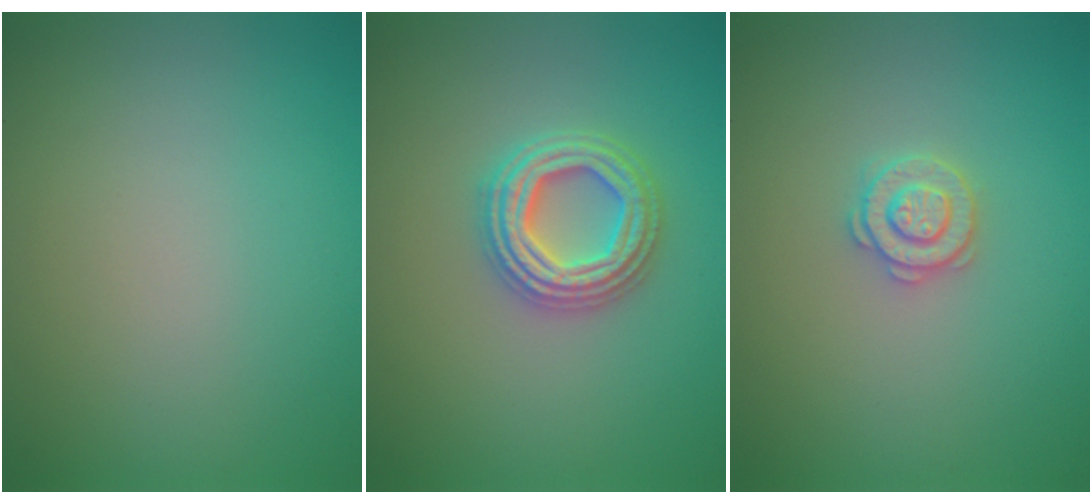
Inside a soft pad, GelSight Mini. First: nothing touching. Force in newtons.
{"total": 4.1, "press": 4.0, "slide": 0.7}
{"total": 2.6, "press": 2.5, "slide": 0.5}